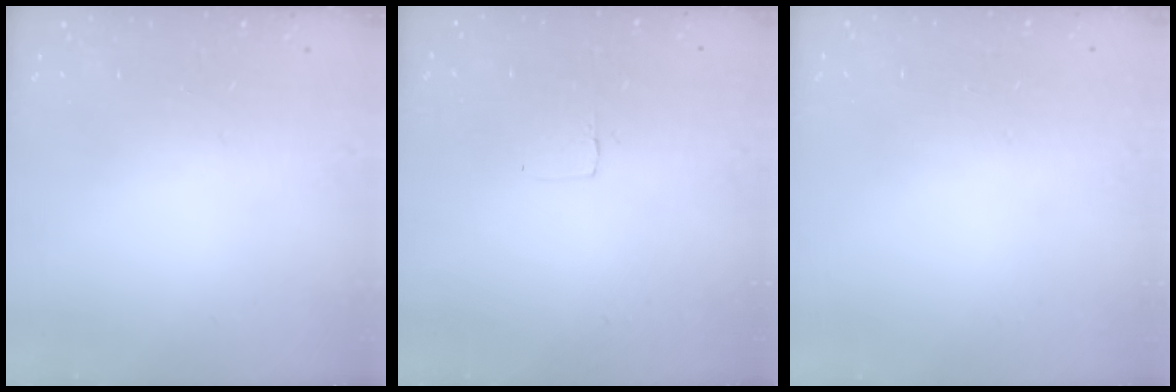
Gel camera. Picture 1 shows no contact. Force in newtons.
{"total": 2.6, "press": 2.6, "slide": 0.2}
{"total": 0.0}